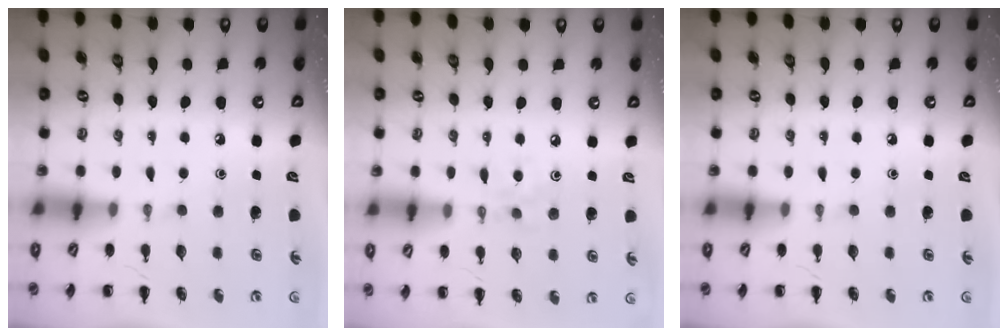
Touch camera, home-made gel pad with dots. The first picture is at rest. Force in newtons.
{"total": 3.7, "press": 3.5, "slide": 1.4}
{"total": 0.0}